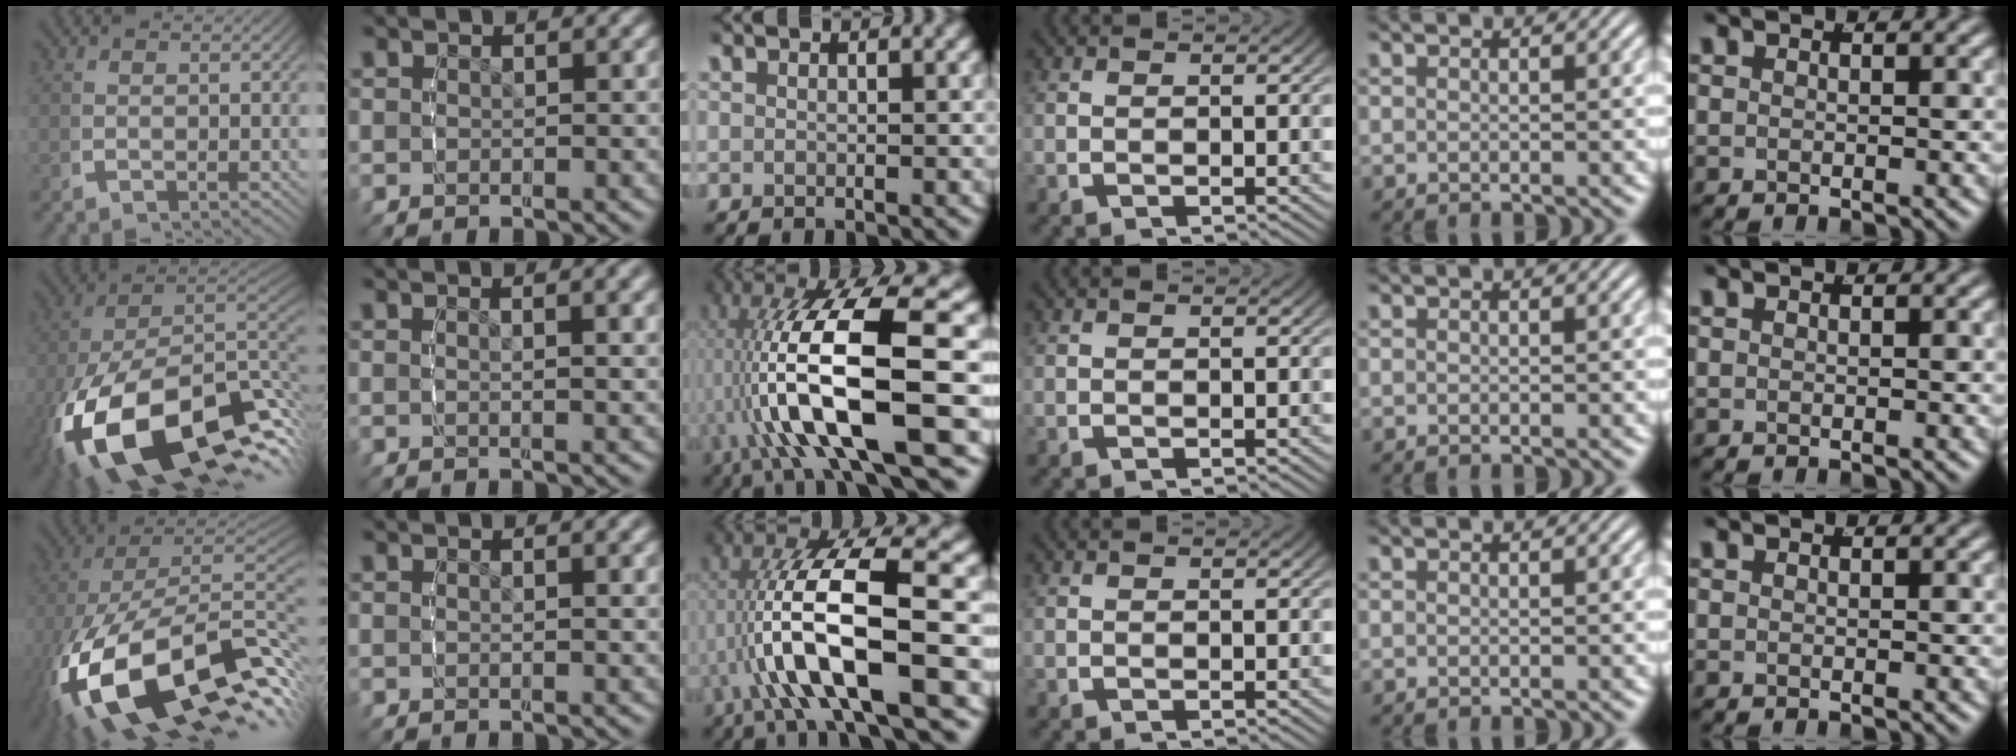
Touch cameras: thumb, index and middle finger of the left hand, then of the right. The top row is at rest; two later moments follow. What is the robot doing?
{"motion": "lift_and_place", "object": "tape"}